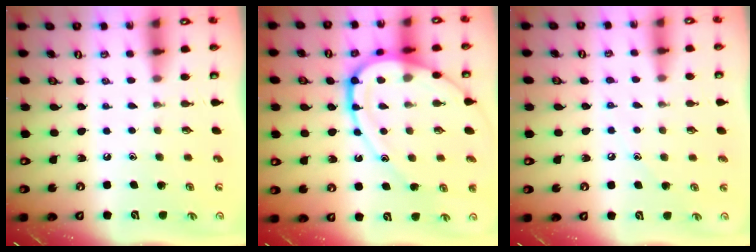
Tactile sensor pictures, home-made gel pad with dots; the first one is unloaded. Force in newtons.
{"total": 17.3, "press": 17.2, "slide": 1.7}
{"total": 4.3, "press": 4.3, "slide": 0.5}